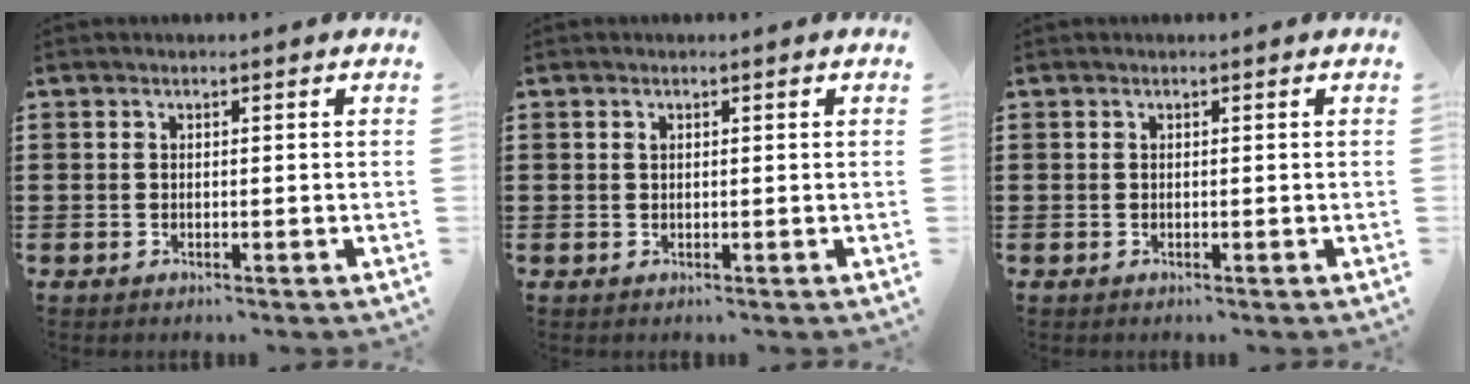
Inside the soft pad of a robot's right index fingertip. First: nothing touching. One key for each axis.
{"total": 0.5, "fx": 0.2, "fy": 0.3, "fz": 0.4, "tx": -0.010, "ty": -0.001, "tz": 0.004}
{"total": 0.0}